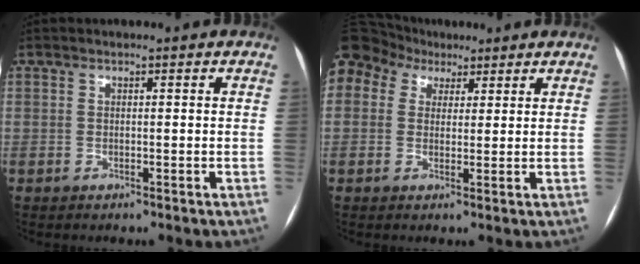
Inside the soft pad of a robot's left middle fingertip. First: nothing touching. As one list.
[{"total": 15.9, "force": [8.6, 11.9, 6.1], "torque": [-0.187, 0.090, 0.165]}]